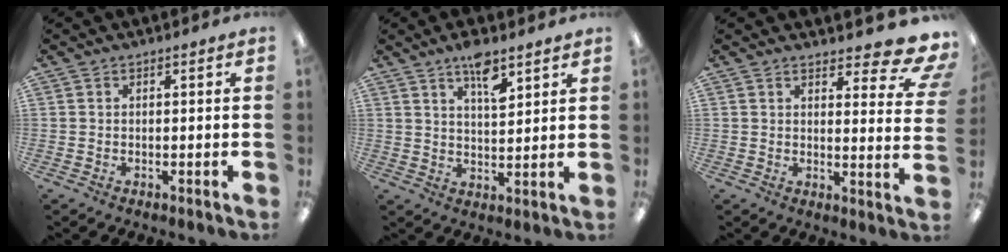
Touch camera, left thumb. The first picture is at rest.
{"total": 7.3, "force": [4.9, 2.6, 4.7], "torque": [-0.065, -0.029, 0.080]}
{"total": 8.2, "force": [6.1, 2.8, 4.8], "torque": [-0.049, -0.044, 0.102]}